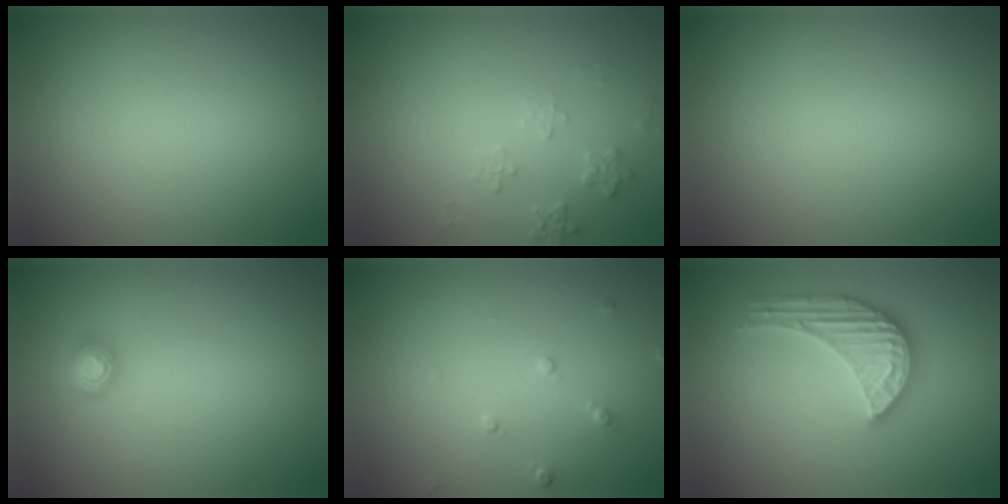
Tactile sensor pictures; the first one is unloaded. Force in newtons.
{"total": 1.6, "press": 1.6, "slide": 0.4}
{"total": 0.0}
{"total": 1.6, "press": 1.2, "slide": 1.0}
{"total": 1.1, "press": 1.1, "slide": 0.2}
{"total": 3.8, "press": 3.8, "slide": 0.4}